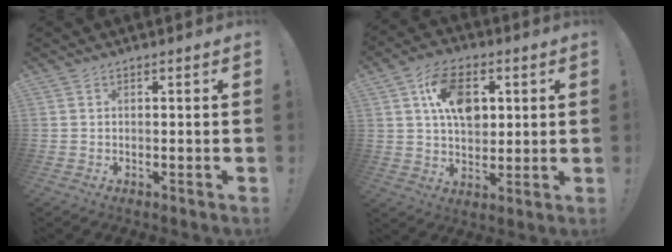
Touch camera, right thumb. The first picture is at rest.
{"total": 13.4, "force": [3.8, 9.1, 9.1], "torque": [-0.131, 0.008, 0.070]}